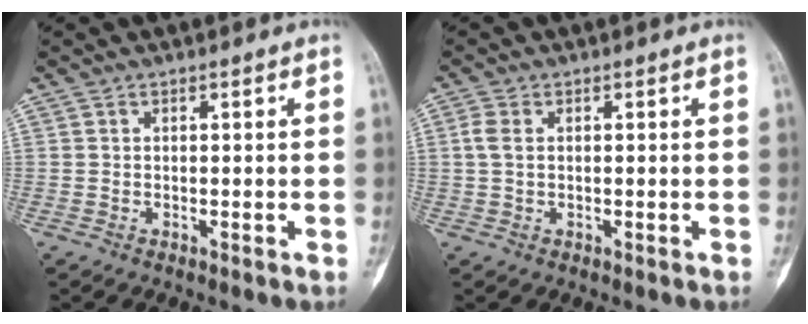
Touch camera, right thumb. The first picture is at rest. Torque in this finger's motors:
{"motor_torque": [-0.19, 0.02, 0.45, 0.07, 0.04]}